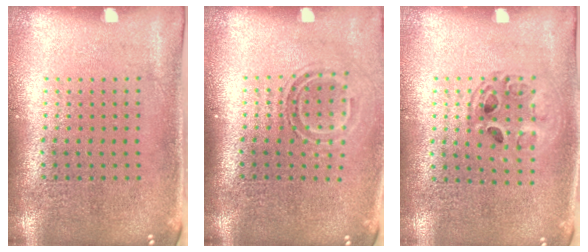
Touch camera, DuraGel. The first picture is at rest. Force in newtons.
{"total": 1.6, "press": 1.1, "slide": 1.2}
{"total": 1.3, "press": 1.3, "slide": 0.4}